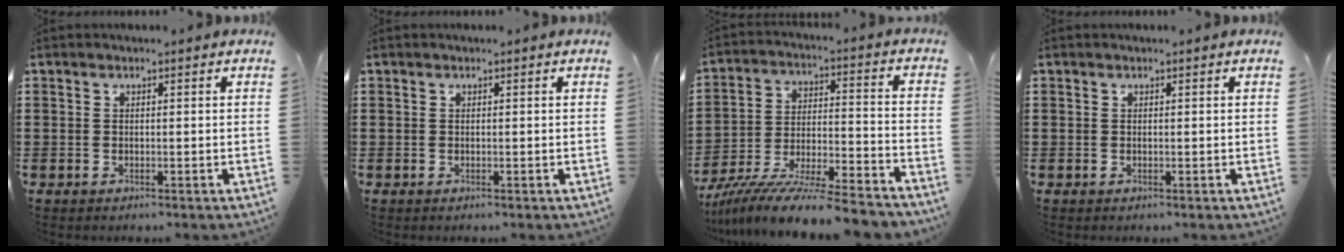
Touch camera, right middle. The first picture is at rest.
{"total": 0.0}
{"total": 11.1, "force": [-10.3, -0.1, 4.1], "torque": [-0.066, 0.012, -0.202]}
{"total": 0.0}